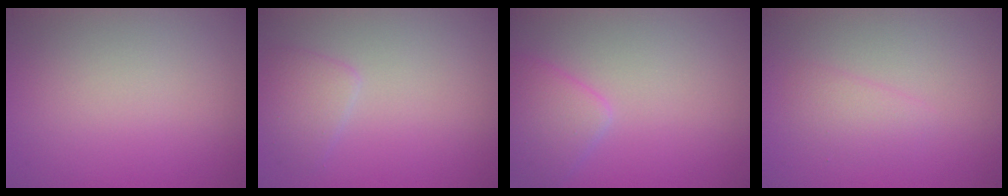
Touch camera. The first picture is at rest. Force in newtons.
{"total": 1.9, "press": 1.9, "slide": 0.1}
{"total": 2.7, "press": 2.7, "slide": 0.1}
{"total": 1.6, "press": 1.6, "slide": 0.0}